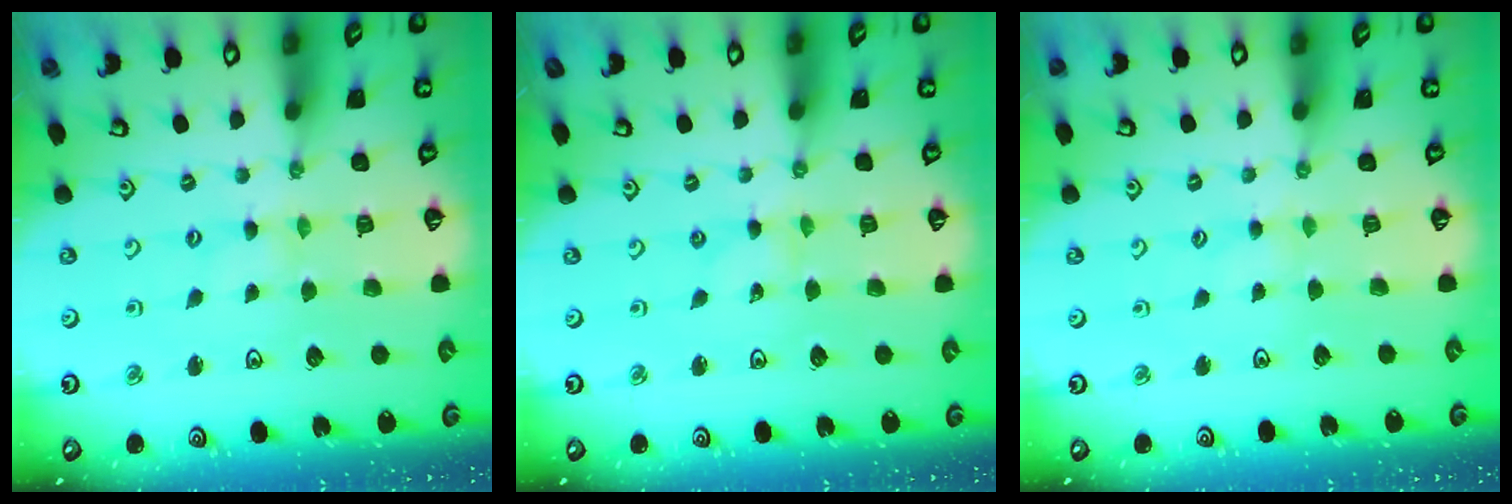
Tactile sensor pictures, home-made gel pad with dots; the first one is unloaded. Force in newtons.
{"total": 0.0}
{"total": 1.7, "press": 1.6, "slide": 0.3}